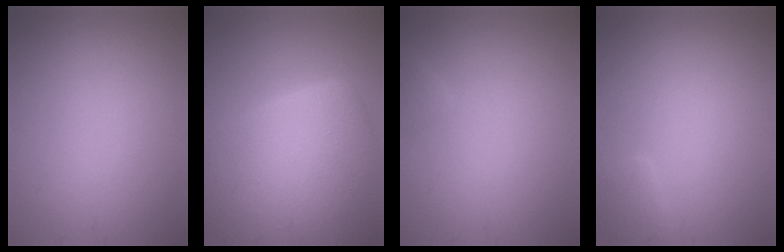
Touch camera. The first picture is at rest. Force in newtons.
{"total": 12.6, "press": 12.6, "slide": 1.0}
{"total": 0.9, "press": 0.9, "slide": 0.1}
{"total": 1.0, "press": 1.0, "slide": 0.1}